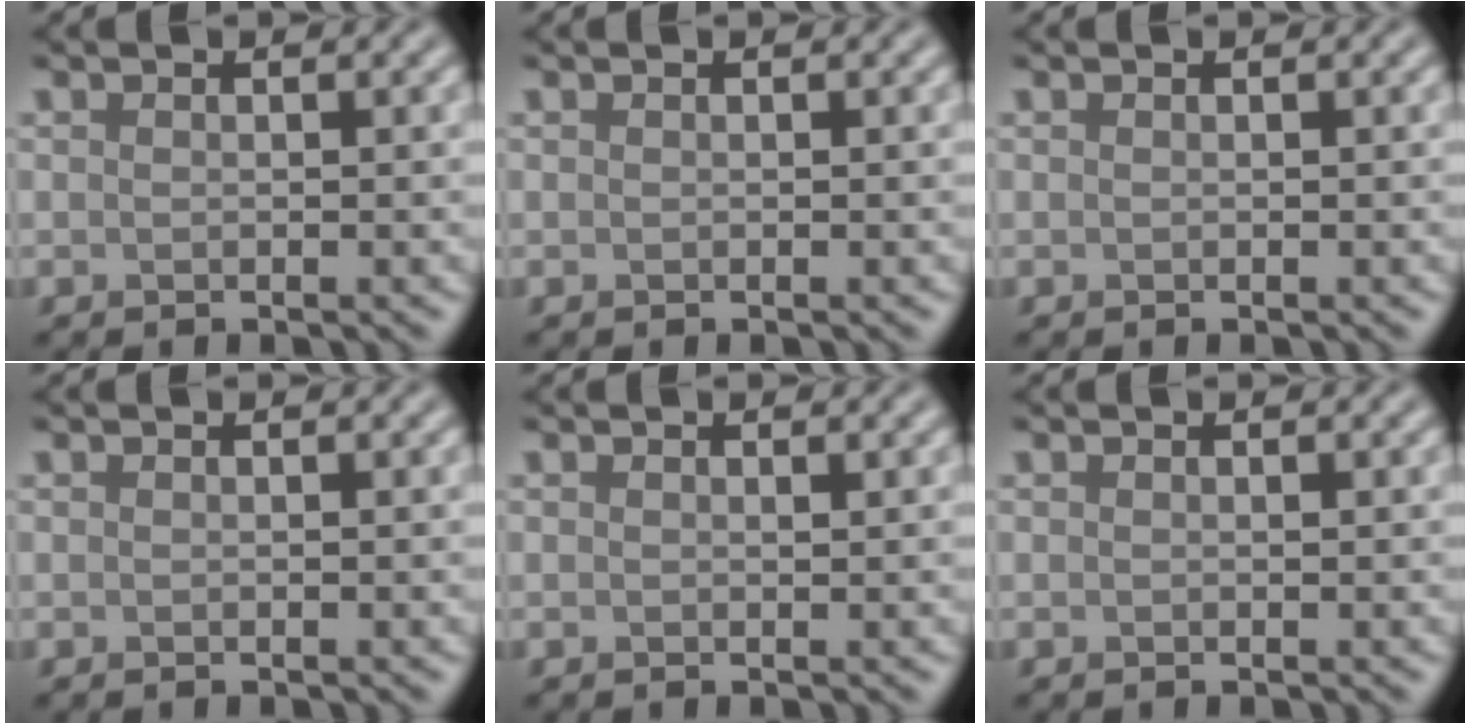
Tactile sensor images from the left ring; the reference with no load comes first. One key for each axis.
{"total": 0.0}
{"total": 0.0}
{"total": 0.0}
{"total": 0.0}
{"total": 0.0}